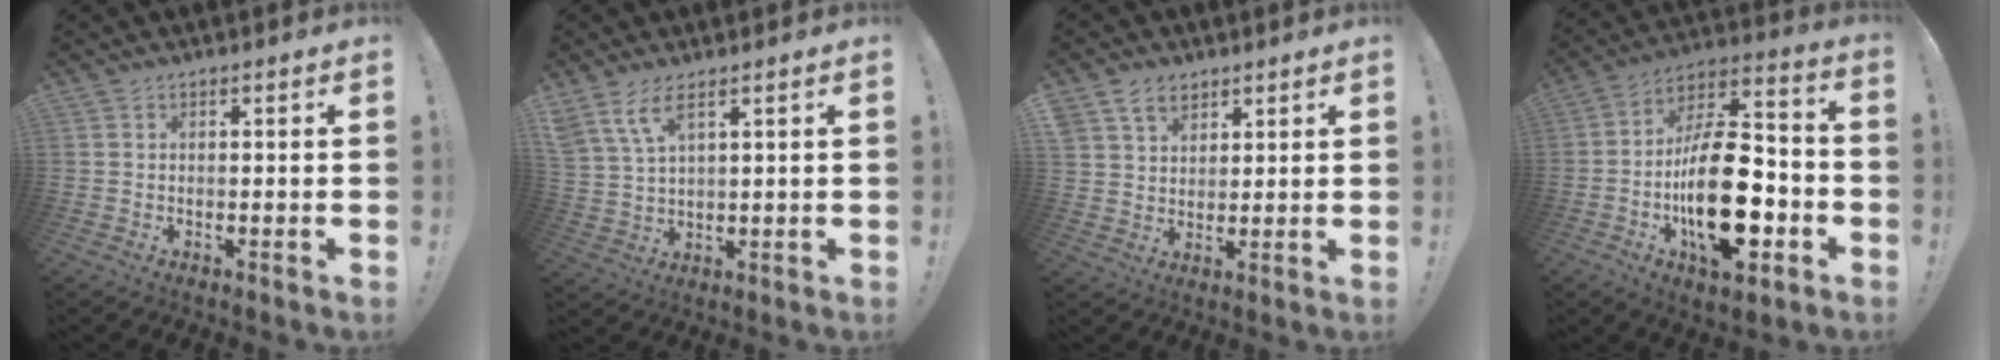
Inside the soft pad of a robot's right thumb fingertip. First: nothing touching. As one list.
[{"total": 7.2, "force": [4.6, 2.4, 5.0], "torque": [-0.097, -0.014, 0.089]}, {"total": 7.5, "force": [4.8, 5.2, 2.6], "torque": [-0.040, -0.019, 0.093]}, {"total": 24.8, "force": [-5.9, 12.1, 20.8], "torque": [-0.364, 0.034, -0.086]}]